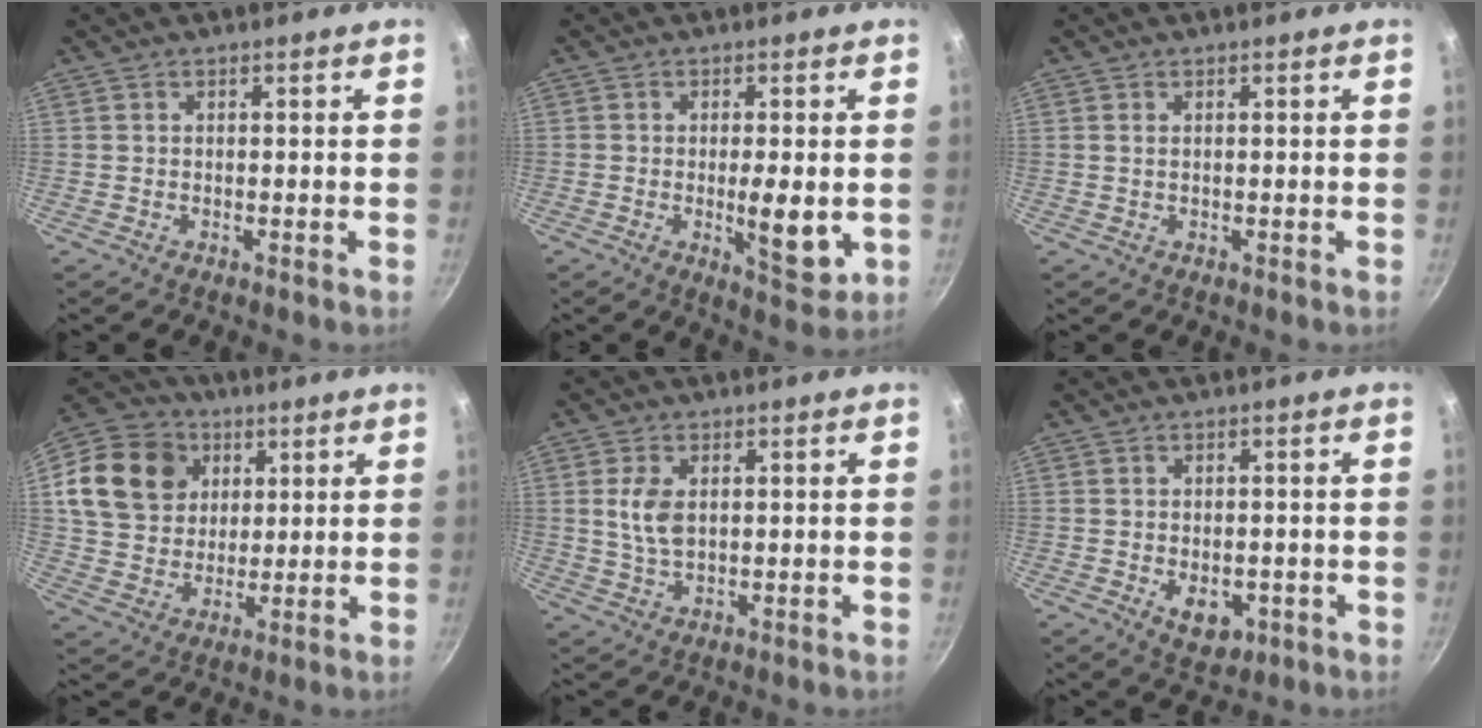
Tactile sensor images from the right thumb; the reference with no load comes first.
{"total": 7.7, "force": [-0.9, 2.6, 7.2], "torque": [-0.105, -0.013, -0.008]}
{"total": 0.9, "force": [0.2, 0.5, 0.7], "torque": [-0.012, 0.001, 0.005]}
{"total": 18.8, "force": [6.6, 15.4, 8.6], "torque": [-0.168, 0.016, 0.121]}
{"total": 6.1, "force": [1.1, 3.6, 4.8], "torque": [-0.092, -0.005, 0.025]}
{"total": 6.0, "force": [-1.6, 4.0, 4.1], "torque": [-0.043, -0.001, -0.012]}